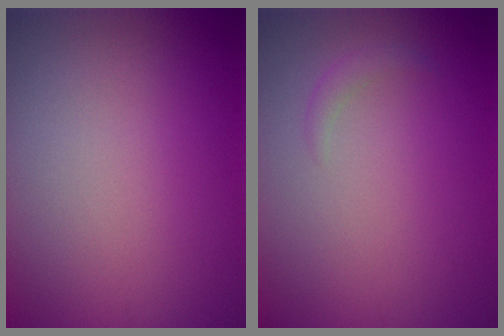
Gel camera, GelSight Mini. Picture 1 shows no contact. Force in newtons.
{"total": 0.9, "press": 0.9, "slide": 0.1}